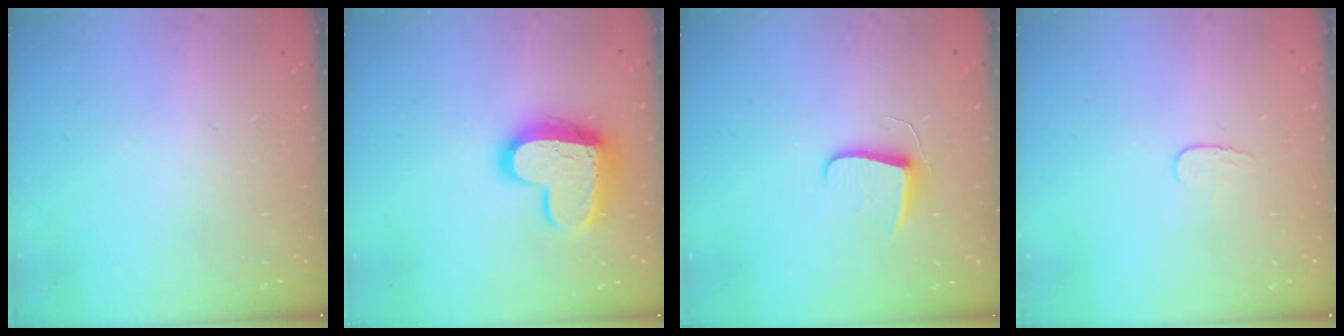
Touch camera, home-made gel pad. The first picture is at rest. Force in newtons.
{"total": 16.2, "press": 16.1, "slide": 1.4}
{"total": 7.1, "press": 7.1, "slide": 0.7}
{"total": 3.7, "press": 3.7, "slide": 0.4}